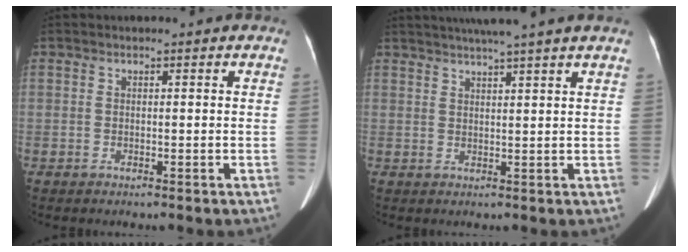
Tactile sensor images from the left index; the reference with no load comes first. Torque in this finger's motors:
{"motor_torque": [0.71, -1.09, 0.06, 0.10]}